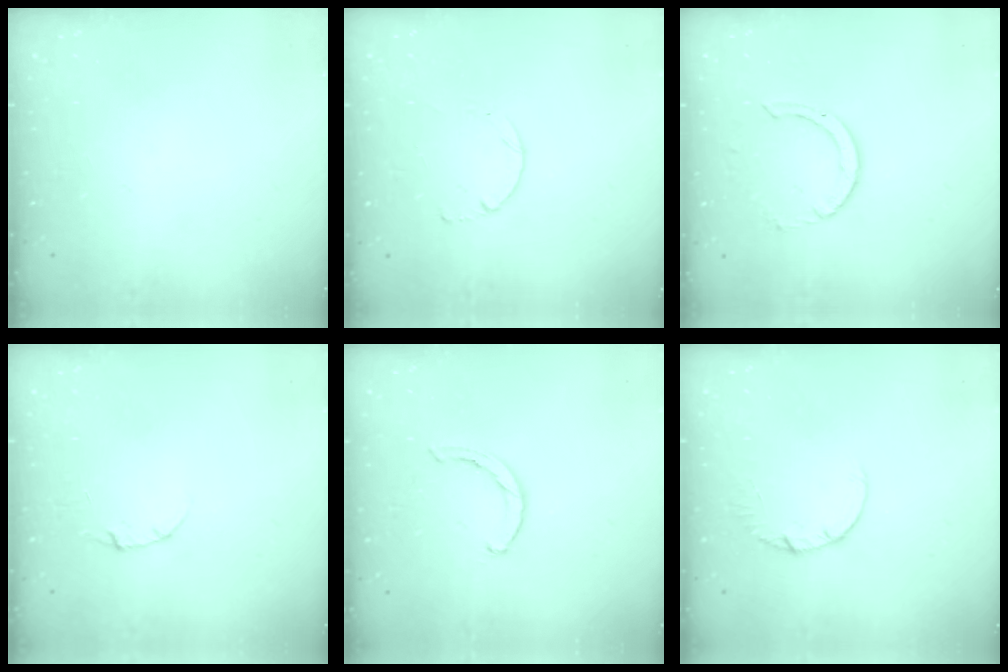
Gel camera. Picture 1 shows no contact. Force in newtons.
{"total": 0.0}
{"total": 1.7, "press": 1.7, "slide": 0.1}
{"total": 3.3, "press": 3.2, "slide": 0.3}
{"total": 2.3, "press": 2.2, "slide": 0.5}
{"total": 2.7, "press": 2.7, "slide": 0.4}